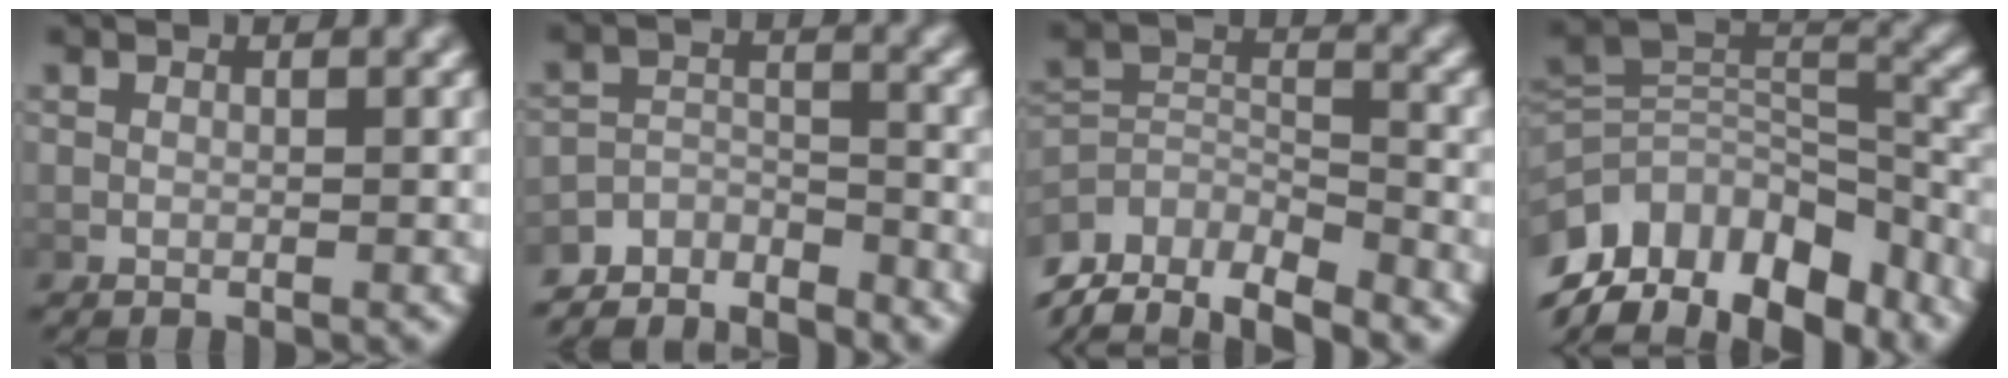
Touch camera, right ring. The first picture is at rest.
{"total": 6.6, "force": [-5.7, 2.6, 2.1], "torque": [-0.030, -0.020, -0.094]}
{"total": 11.5, "force": [-6.8, 7.7, 5.3], "torque": [-0.111, -0.063, -0.097]}
{"total": 15.7, "force": [-7.4, 11.1, 8.4], "torque": [-0.155, -0.046, -0.107]}